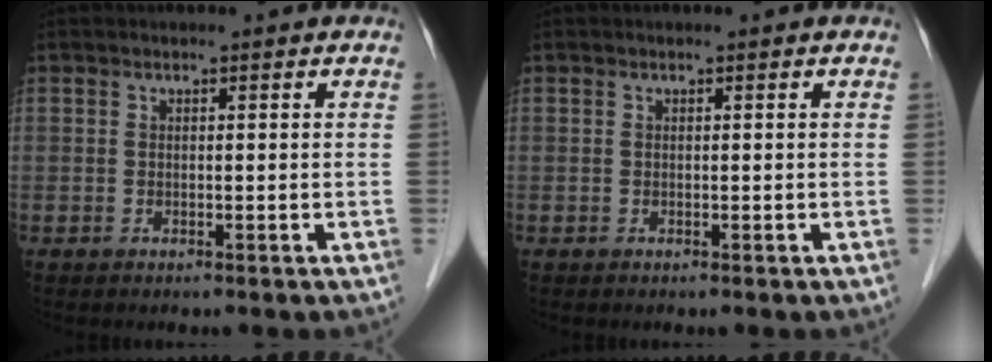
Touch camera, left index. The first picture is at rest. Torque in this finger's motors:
{"motor_torque": [0.00, 0.00, 0.00, 0.00]}